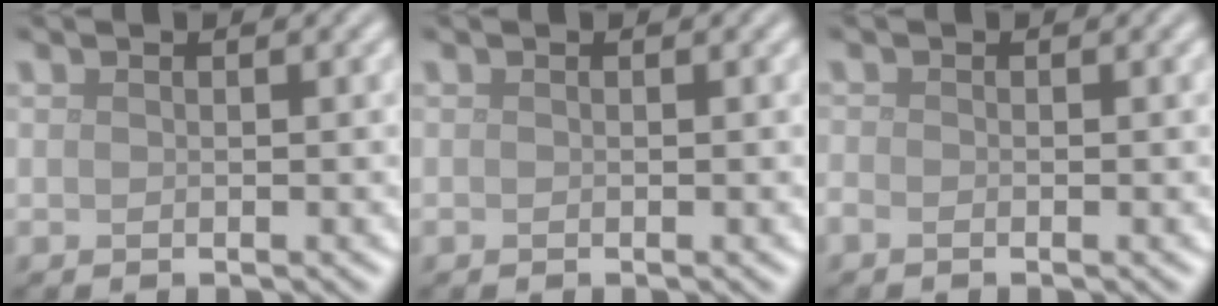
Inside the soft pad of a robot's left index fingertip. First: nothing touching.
{"total": 0.0}
{"total": 0.7, "force": [-0.5, 0.3, 0.4], "torque": [-0.009, -0.004, -0.011]}